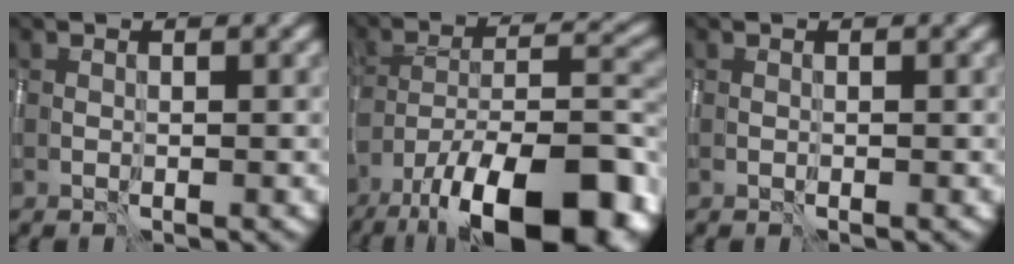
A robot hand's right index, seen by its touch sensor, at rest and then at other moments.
{"total": 18.0, "force": [-12.0, 6.6, 11.7], "torque": [-0.186, -0.013, -0.184]}
{"total": 0.0}